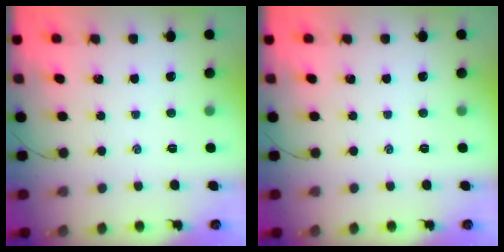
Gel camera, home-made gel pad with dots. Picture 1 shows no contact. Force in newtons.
{"total": 0.0}